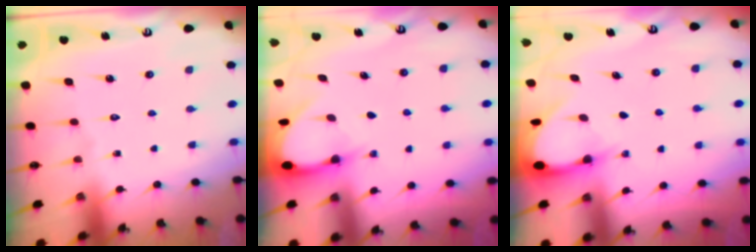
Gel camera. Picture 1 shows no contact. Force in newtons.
{"total": 2.9, "press": 2.9, "slide": 0.3}
{"total": 3.0, "press": 3.0, "slide": 0.3}